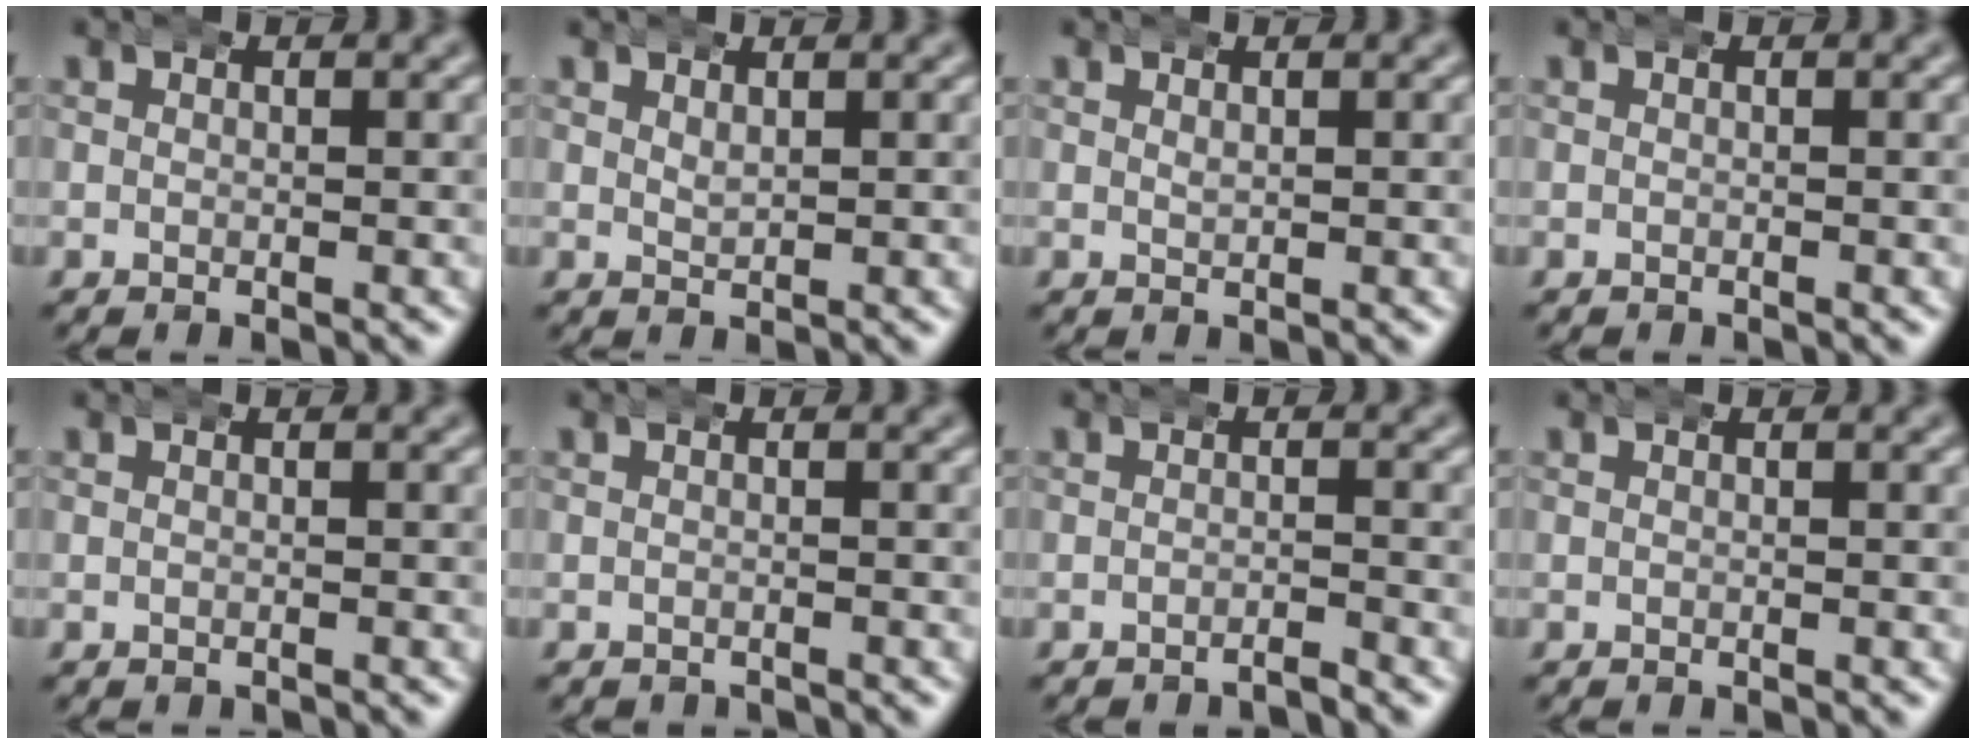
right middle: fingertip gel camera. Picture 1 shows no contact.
{"total": 1.1, "force": [0.8, 0.5, 0.5], "torque": [-0.010, -0.003, 0.017]}
{"total": 0.7, "force": [0.4, 0.4, 0.4], "torque": [-0.004, 0.000, 0.008]}
{"total": 0.0}
{"total": 0.6, "force": [-0.5, 0.2, 0.0], "torque": [-0.004, -0.005, -0.004]}
{"total": 1.1, "force": [-1.1, 0.2, -0.1], "torque": [-0.001, -0.006, -0.012]}
{"total": 0.9, "force": [-0.9, 0.0, 0.1], "torque": [0.006, 0.004, -0.022]}
{"total": 0.0}